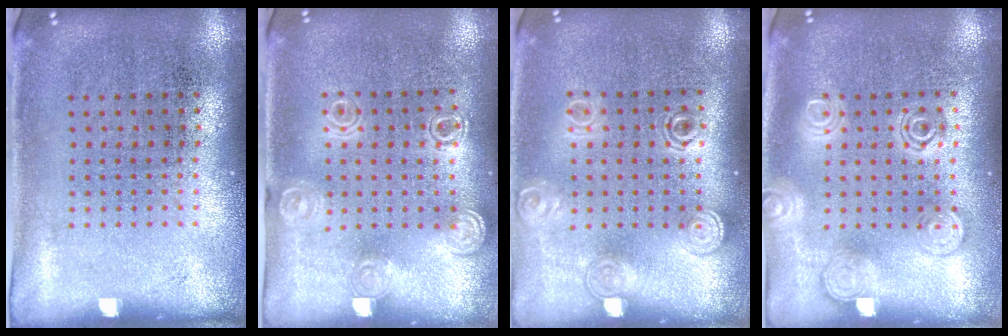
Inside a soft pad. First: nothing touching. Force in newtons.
{"total": 1.3, "press": 1.2, "slide": 0.3}
{"total": 1.5, "press": 1.2, "slide": 0.9}
{"total": 2.7, "press": 2.7, "slide": 0.4}